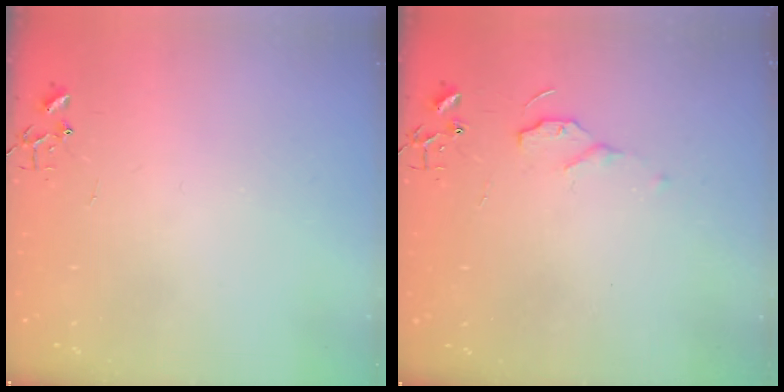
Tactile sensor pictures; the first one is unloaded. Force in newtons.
{"total": 7.0, "press": 6.9, "slide": 0.8}